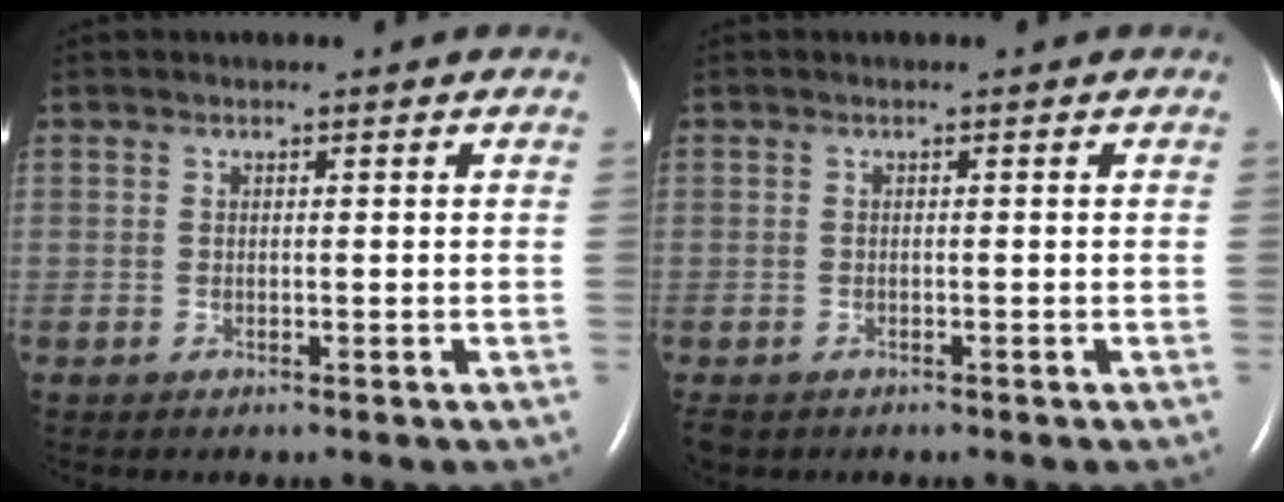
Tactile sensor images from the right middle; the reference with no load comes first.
{"total": 2.4, "force": [-1.8, 1.4, 0.8], "torque": [-0.018, -0.004, -0.026]}